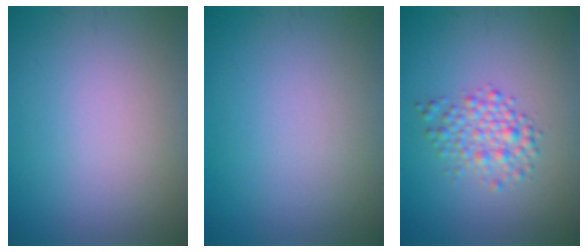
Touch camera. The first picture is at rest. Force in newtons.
{"total": 0.0}
{"total": 2.9, "press": 2.9, "slide": 0.0}